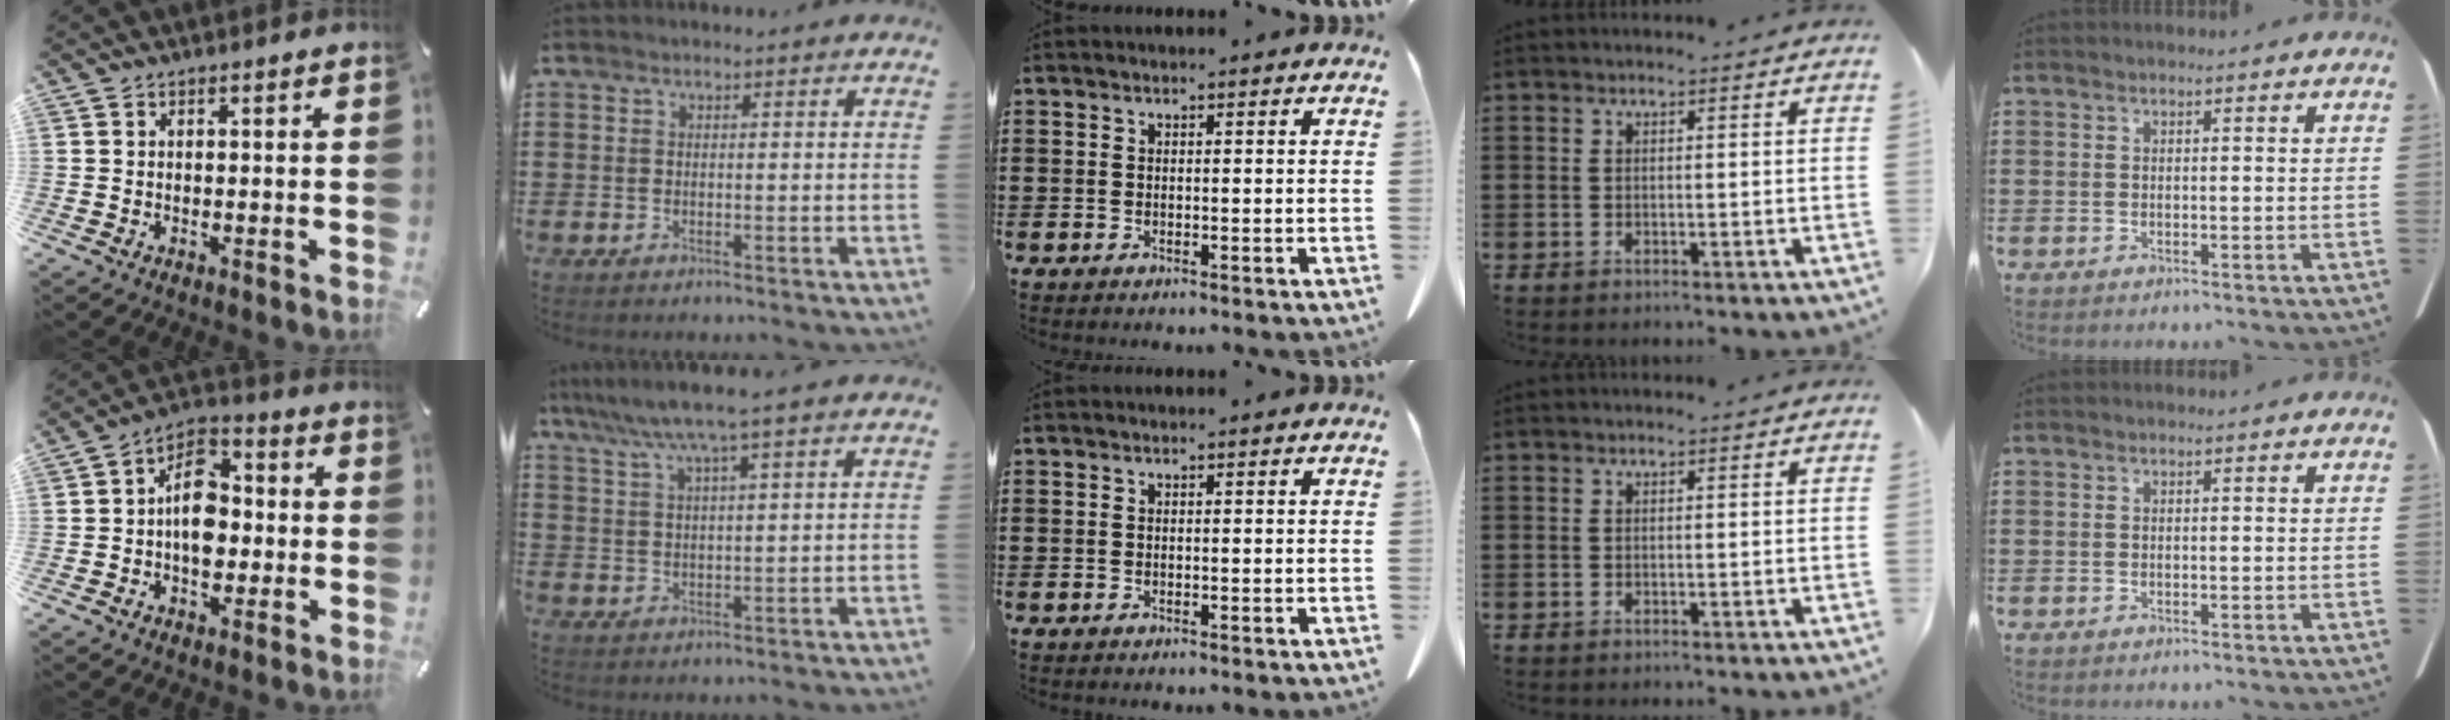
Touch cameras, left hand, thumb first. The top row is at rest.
{"thumb": {"total": 11.1, "force": [-1.2, 7.7, 7.8], "torque": [-0.132, 0.014, -0.022]}, "index": {"total": 5.6, "force": [4.1, -0.3, 3.8], "torque": [-0.085, -0.011, 0.069]}}